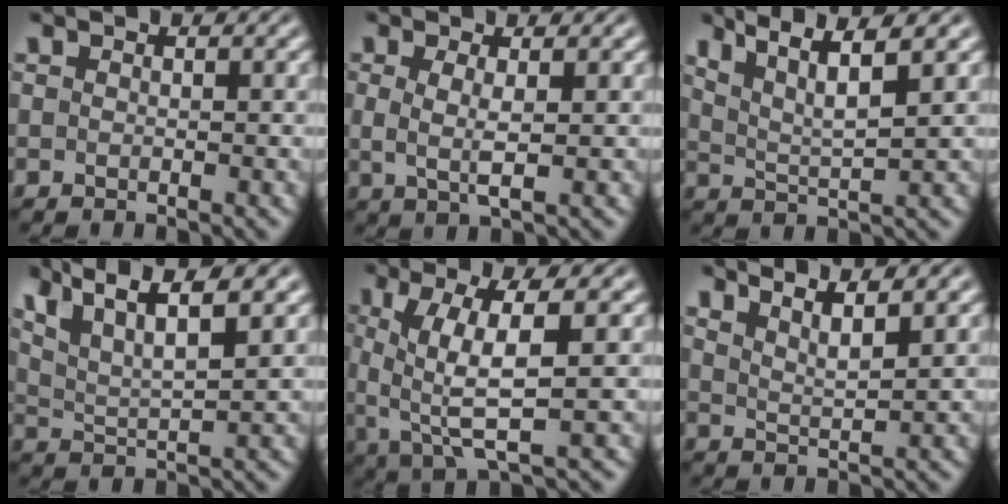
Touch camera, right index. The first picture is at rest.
{"total": 2.8, "force": [0.3, 0.9, 2.7], "torque": [-0.052, -0.011, 0.011]}
{"total": 6.0, "force": [3.6, 2.3, 4.2], "torque": [-0.070, 0.000, 0.058]}
{"total": 7.4, "force": [4.0, 3.7, 4.9], "torque": [-0.099, 0.000, 0.068]}
{"total": 6.2, "force": [0.1, 2.3, 5.8], "torque": [-0.109, -0.021, 0.020]}
{"total": 4.1, "force": [3.2, 0.6, 2.5], "torque": [-0.032, 0.000, 0.053]}